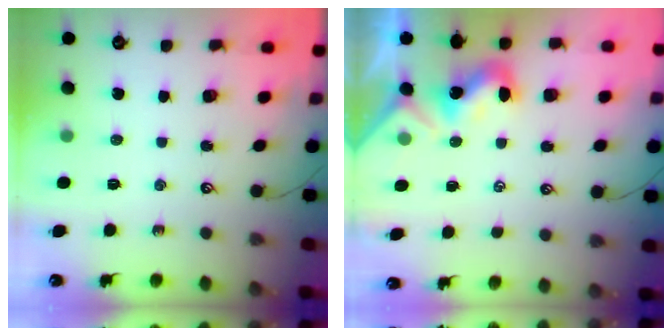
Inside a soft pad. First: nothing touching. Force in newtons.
{"total": 1.8, "press": 1.7, "slide": 0.3}